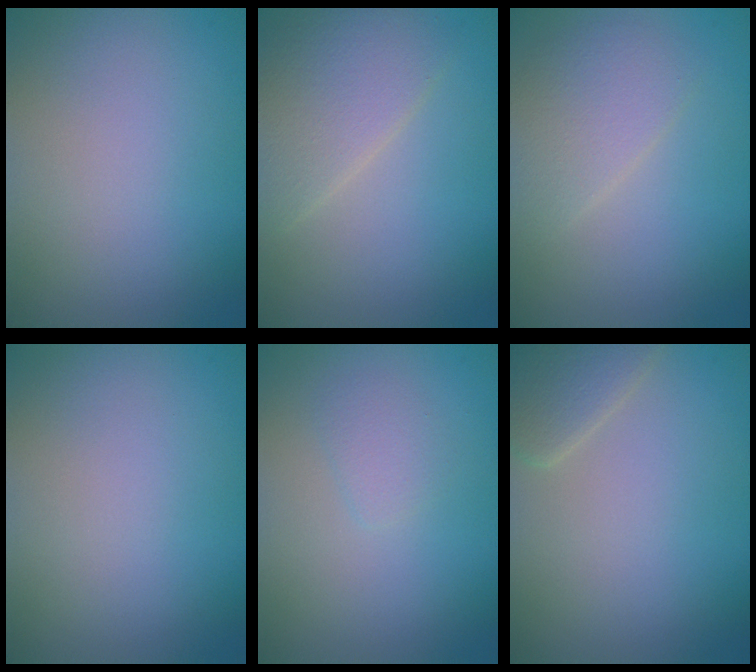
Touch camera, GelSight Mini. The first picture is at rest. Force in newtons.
{"total": 3.8, "press": 3.8, "slide": 0.2}
{"total": 2.6, "press": 2.5, "slide": 0.2}
{"total": 0.0}
{"total": 1.0, "press": 1.0, "slide": 0.1}
{"total": 2.4, "press": 2.4, "slide": 0.1}